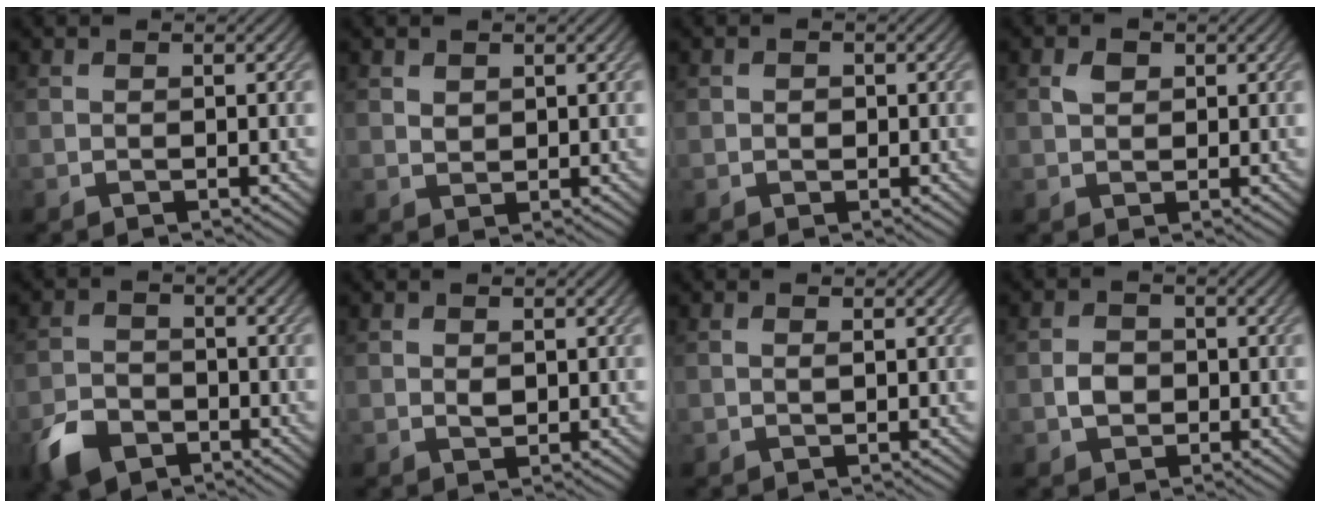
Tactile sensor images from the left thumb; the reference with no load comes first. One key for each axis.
{"total": 1.3, "fx": 0.9, "fy": 0.9, "fz": 0.5, "tx": -0.014, "ty": -0.001, "tz": 0.019}
{"total": 1.1, "fx": -0.1, "fy": 1.1, "fz": 0.4, "tx": -0.008, "ty": -0.004, "tz": -0.003}
{"total": 1.9, "fx": 0.6, "fy": 1.4, "fz": 1.0, "tx": -0.022, "ty": 0.001, "tz": 0.010}
{"total": 5.7, "fx": -3.7, "fy": 3.4, "fz": 2.7, "tx": -0.063, "ty": -0.005, "tz": -0.079}
{"total": 1.1, "fx": 0.3, "fy": 0.8, "fz": 0.7, "tx": -0.019, "ty": -0.004, "tz": 0.007}
{"total": 0.8, "fx": 0.2, "fy": 0.4, "fz": 0.7, "tx": -0.016, "ty": 0.001, "tz": 0.003}
{"total": 2.5, "fx": -0.6, "fy": 2.1, "fz": 1.2, "tx": -0.025, "ty": -0.002, "tz": -0.017}